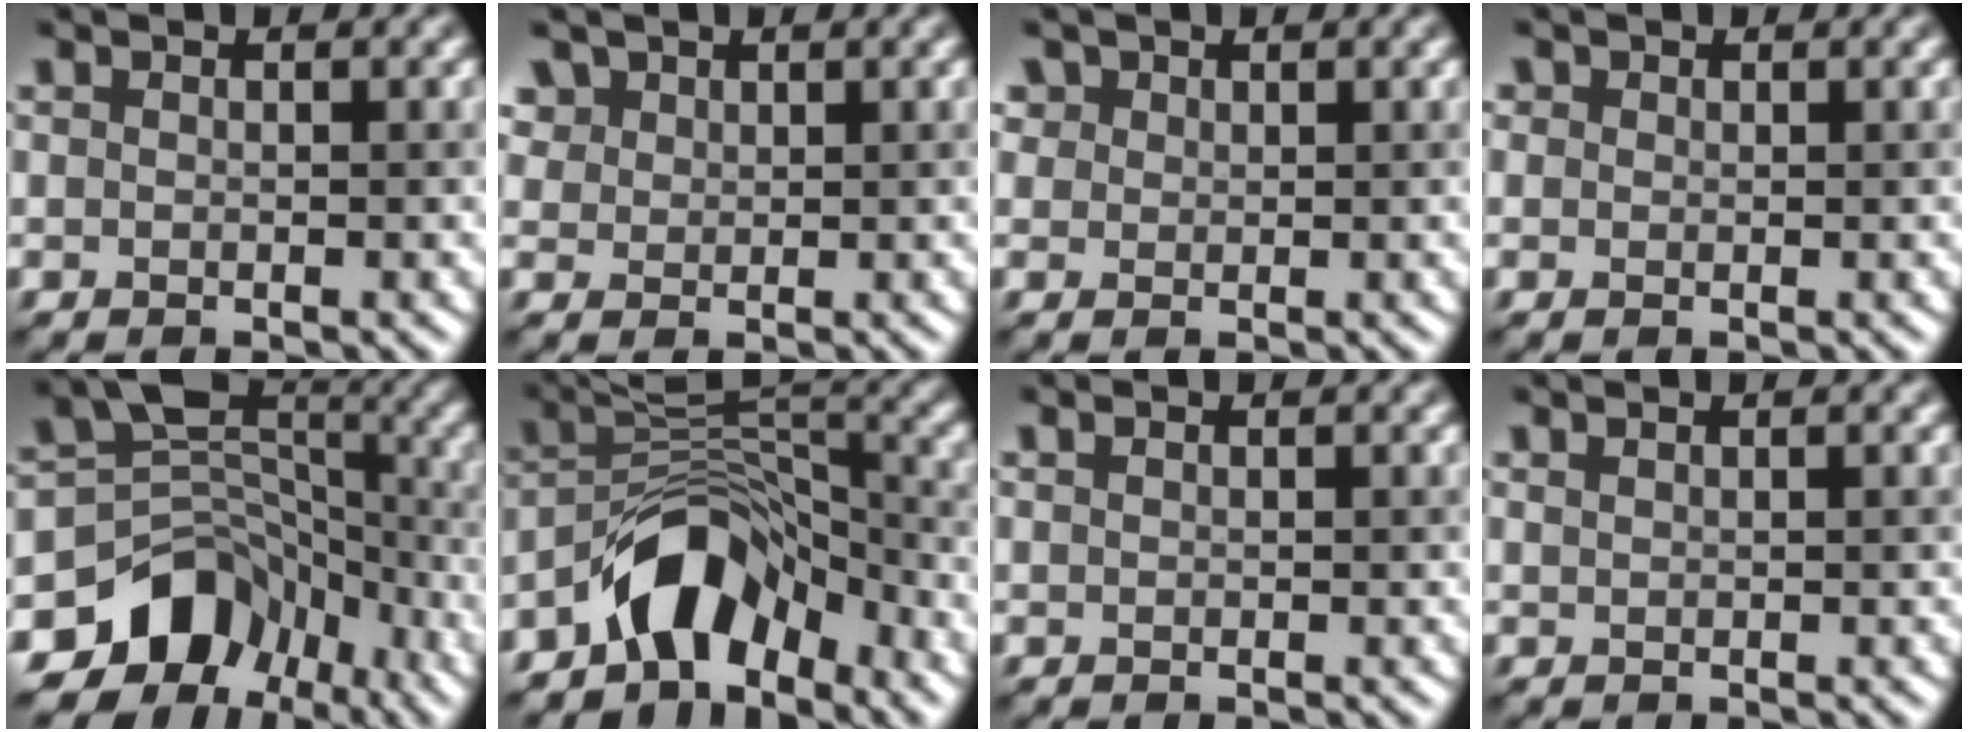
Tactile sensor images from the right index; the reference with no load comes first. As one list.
[{"total": 2.6, "force": [1.7, 1.8, 0.7], "torque": [-0.028, 0.000, 0.045]}, {"total": 1.7, "force": [1.0, 1.3, 0.4], "torque": [-0.011, -0.005, 0.026]}, {"total": 0.6, "force": [0.3, 0.5, 0.0], "torque": [0.005, 0.001, 0.005]}, {"total": 9.7, "force": [-5.0, 7.2, 4.0], "torque": [-0.060, 0.003, -0.089]}, {"total": 6.5, "force": [-4.6, 3.0, 3.6], "torque": [-0.043, 0.009, -0.091]}, {"total": 0.0}, {"total": 1.3, "force": [0.8, 0.6, 0.8], "torque": [-0.009, -0.001, 0.006]}]